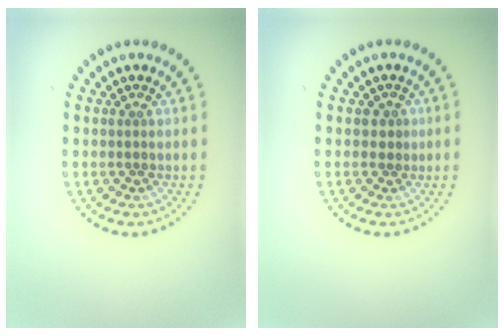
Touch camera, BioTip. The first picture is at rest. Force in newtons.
{"total": 0.6, "press": 0.4, "slide": 0.4}